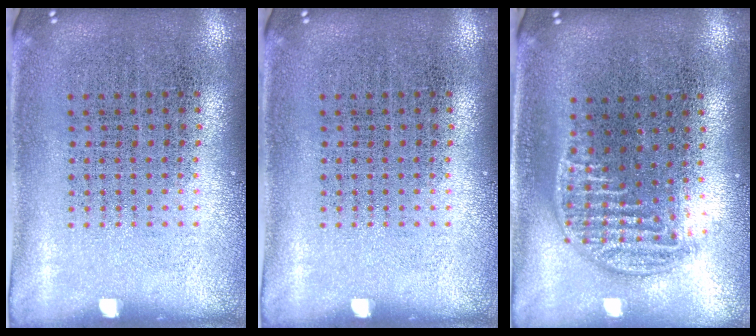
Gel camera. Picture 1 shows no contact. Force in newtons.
{"total": 0.0}
{"total": 1.3, "press": 1.1, "slide": 0.7}